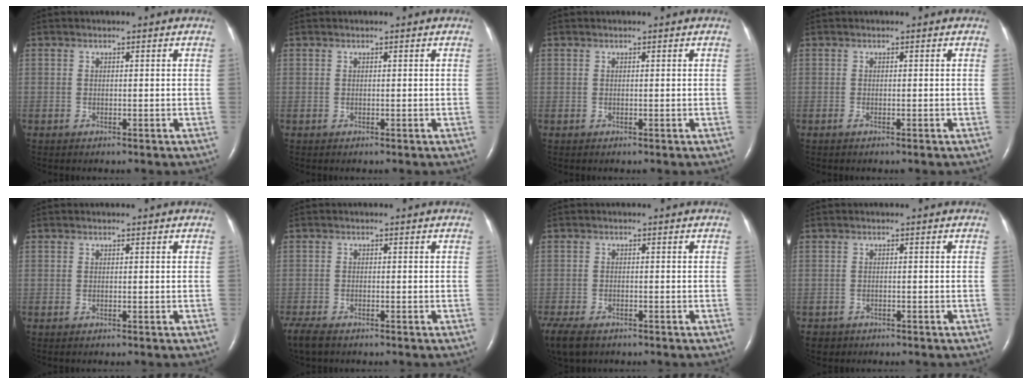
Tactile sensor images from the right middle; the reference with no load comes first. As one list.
[{"total": 0.0}, {"total": 0.0}, {"total": 0.5, "force": [-0.4, 0.0, 0.4], "torque": [-0.010, -0.001, -0.006]}, {"total": 0.0}, {"total": 5.3, "force": [-4.1, 1.8, 2.8], "torque": [-0.062, -0.014, -0.069]}, {"total": 10.7, "force": [-7.0, 5.8, 5.6], "torque": [-0.152, -0.020, -0.105]}, {"total": 1.7, "force": [-1.2, 1.2, 0.0], "torque": [-0.006, 0.003, -0.016]}]